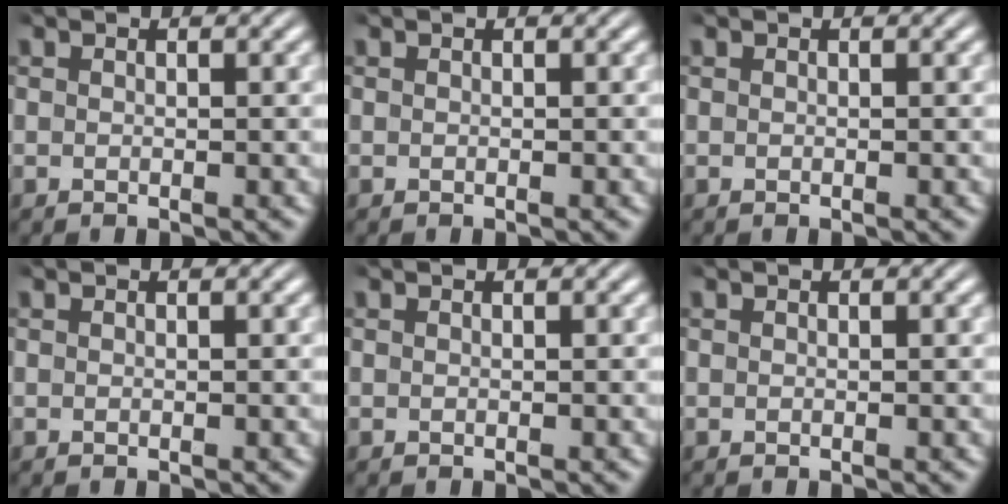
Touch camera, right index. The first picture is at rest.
{"total": 0.0}
{"total": 0.0}
{"total": 0.0}
{"total": 0.0}
{"total": 0.0}